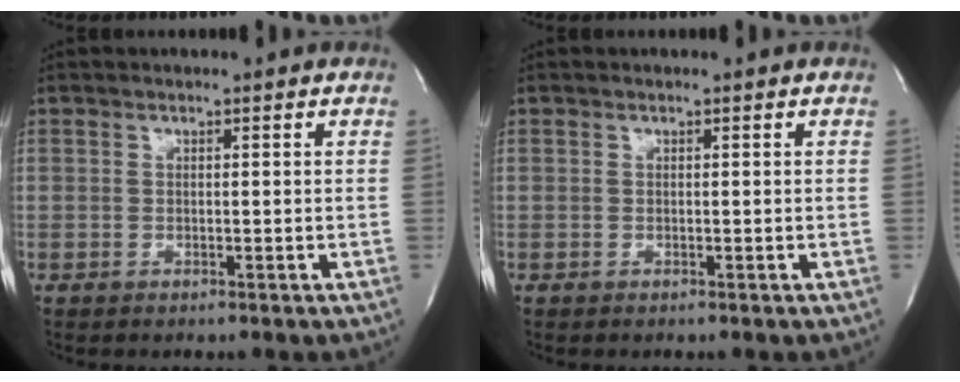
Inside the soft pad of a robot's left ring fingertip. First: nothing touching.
{"total": 0.0}